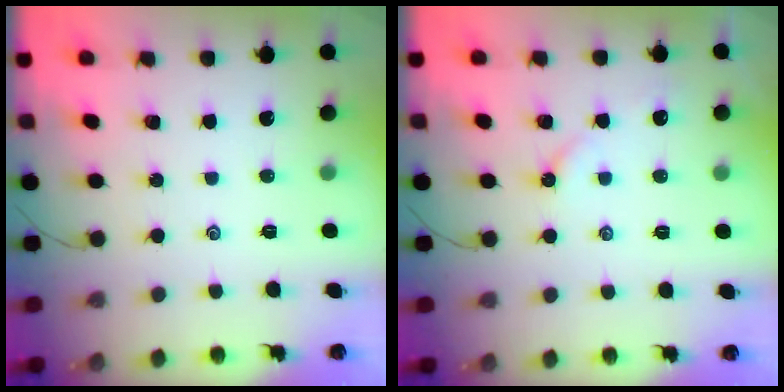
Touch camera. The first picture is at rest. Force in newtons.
{"total": 5.4, "press": 5.4, "slide": 0.6}